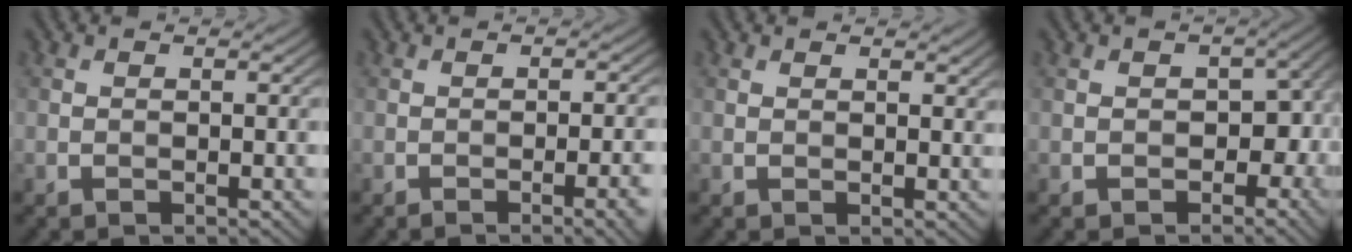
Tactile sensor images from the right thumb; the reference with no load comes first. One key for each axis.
{"total": 3.5, "fx": -1.7, "fy": 0.7, "fz": 3.0, "tx": -0.040, "ty": 0.006, "tz": -0.023}
{"total": 1.2, "fx": 1.0, "fy": 0.4, "fz": 0.5, "tx": -0.008, "ty": -0.002, "tz": 0.018}
{"total": 4.9, "fx": -0.8, "fy": 3.7, "fz": 3.1, "tx": -0.042, "ty": -0.013, "tz": -0.011}